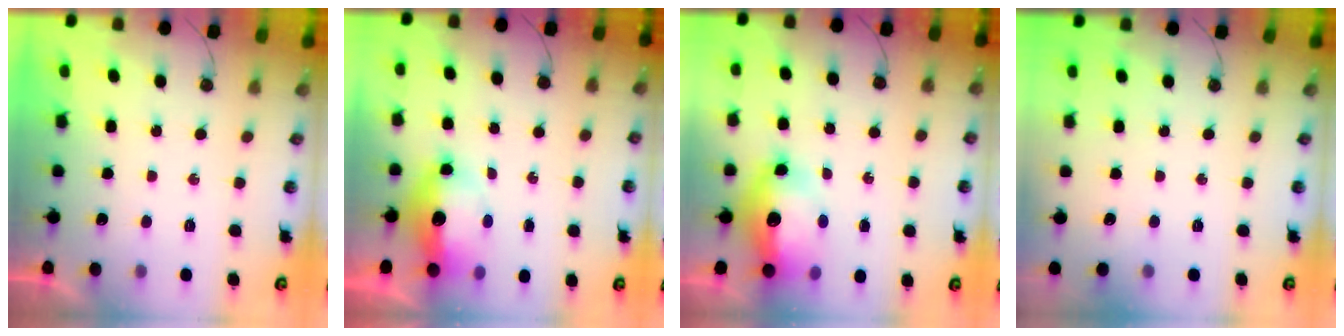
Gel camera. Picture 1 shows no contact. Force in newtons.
{"total": 12.1, "press": 12.0, "slide": 1.6}
{"total": 14.8, "press": 14.7, "slide": 1.6}
{"total": 0.0}